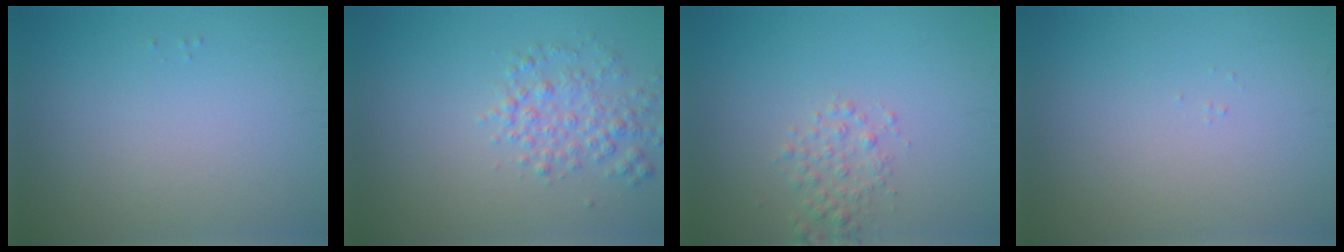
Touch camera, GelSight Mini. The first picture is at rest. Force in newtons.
{"total": 2.9, "press": 2.9, "slide": 0.1}
{"total": 1.8, "press": 1.8, "slide": 0.1}
{"total": 0.0}